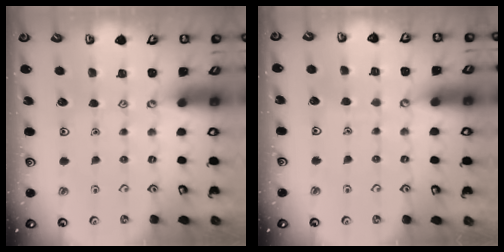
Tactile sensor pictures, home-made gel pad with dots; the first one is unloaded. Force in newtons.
{"total": 2.8, "press": 2.8, "slide": 0.1}